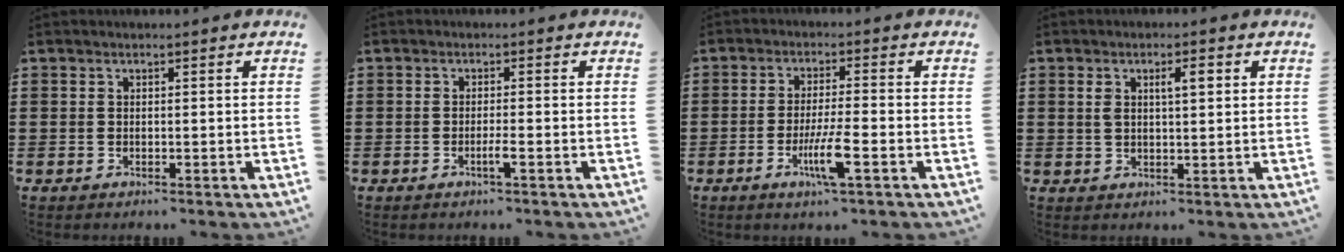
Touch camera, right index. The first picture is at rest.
{"total": 1.8, "force": [-1.0, -0.1, 1.5], "torque": [-0.024, -0.002, -0.018]}
{"total": 6.1, "force": [-2.5, 0.5, 5.6], "torque": [-0.111, -0.016, -0.047]}
{"total": 3.2, "force": [1.0, 1.0, 2.9], "torque": [-0.043, 0.001, 0.010]}